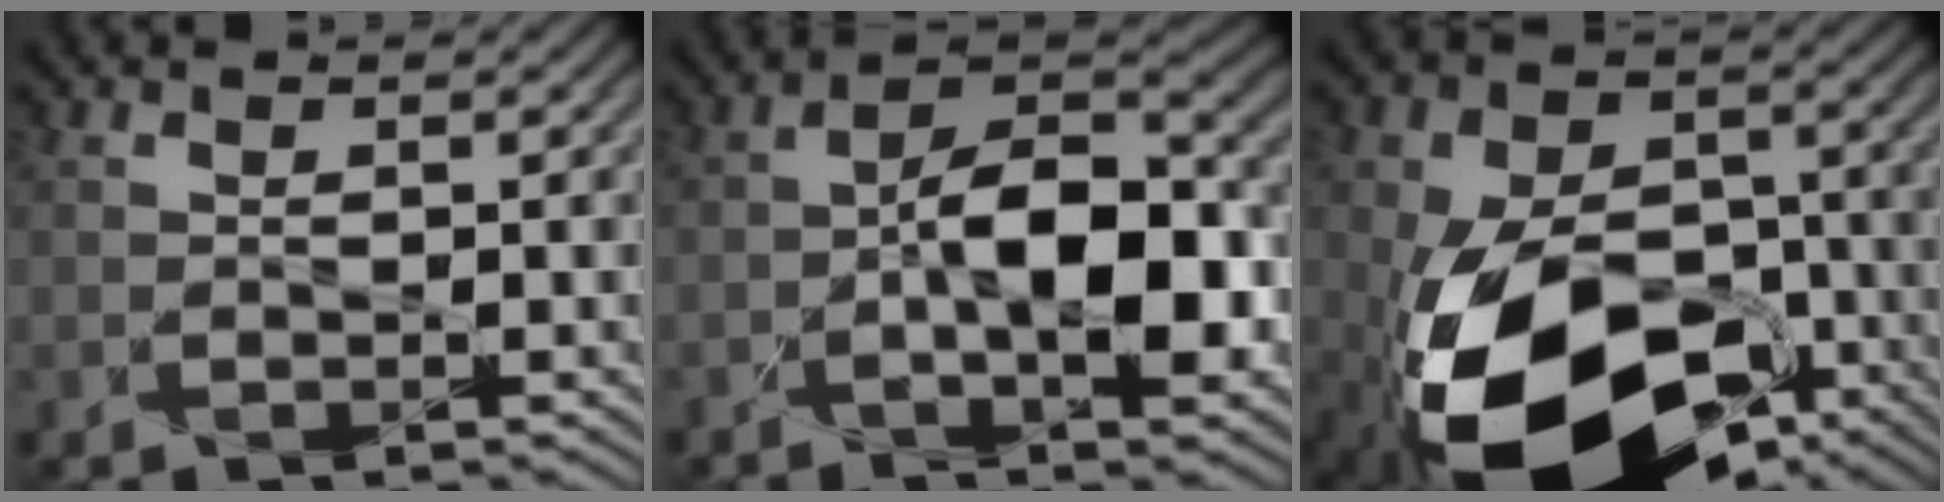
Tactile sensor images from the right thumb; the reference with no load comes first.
{"total": 10.7, "force": [-2.4, 4.9, 9.2], "torque": [-0.143, 0.002, -0.044]}
{"total": 20.0, "force": [-9.2, 12.0, 13.2], "torque": [-0.241, -0.061, -0.131]}